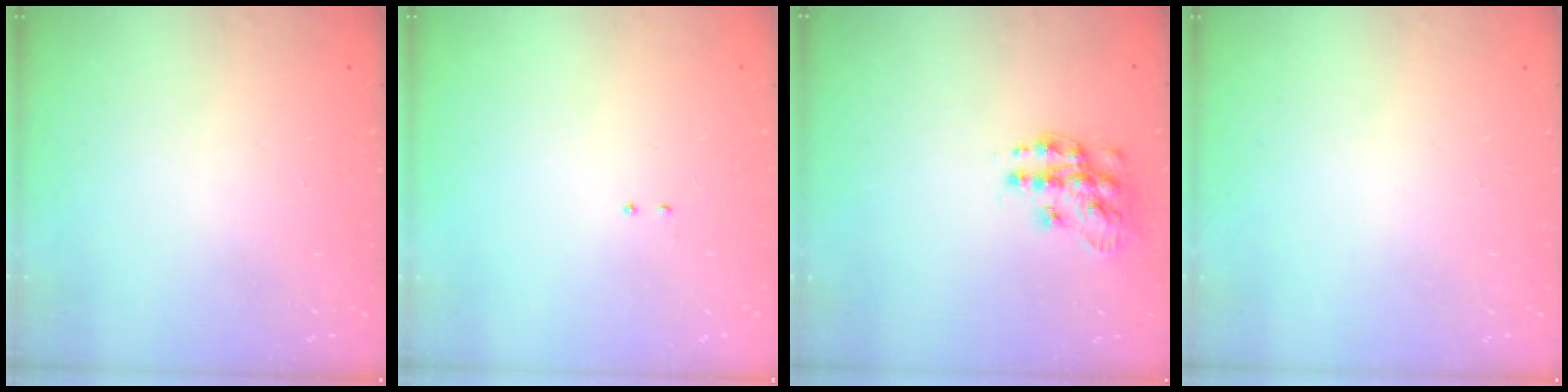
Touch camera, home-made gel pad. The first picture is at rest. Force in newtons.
{"total": 2.1, "press": 2.0, "slide": 0.6}
{"total": 13.3, "press": 13.3, "slide": 0.9}
{"total": 0.0}